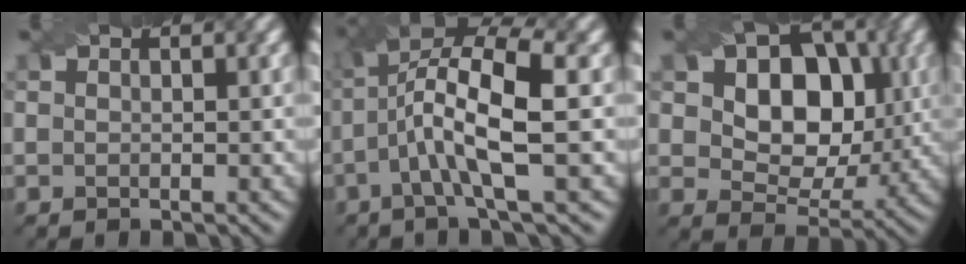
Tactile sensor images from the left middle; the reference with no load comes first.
{"total": 7.2, "force": [-0.8, 1.6, 6.9], "torque": [-0.127, 0.022, -0.004]}
{"total": 7.6, "force": [1.0, 5.8, 4.9], "torque": [-0.076, -0.005, 0.024]}